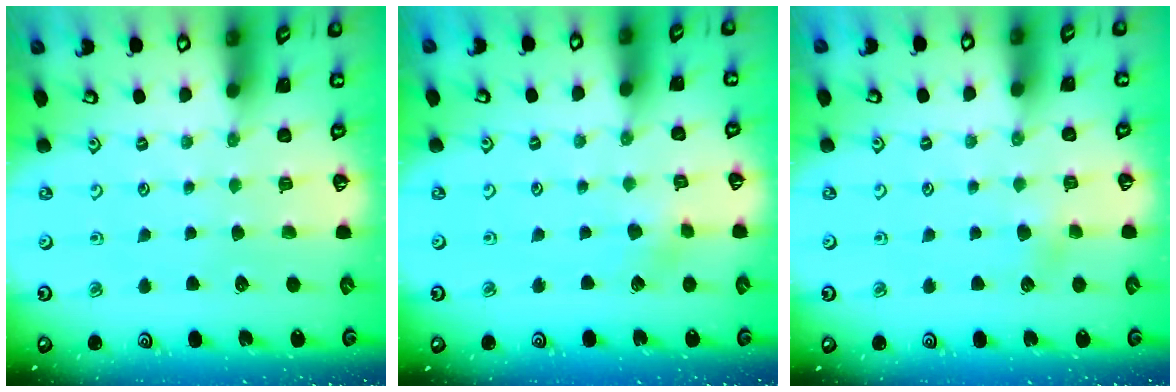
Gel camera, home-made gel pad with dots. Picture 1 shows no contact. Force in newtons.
{"total": 2.9, "press": 2.8, "slide": 0.8}
{"total": 3.1, "press": 3.1, "slide": 0.5}